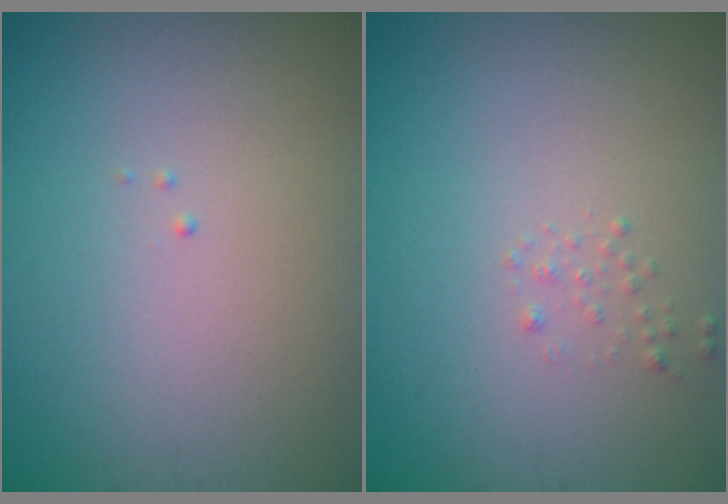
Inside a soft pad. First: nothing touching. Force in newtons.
{"total": 0.6, "press": 0.6, "slide": 0.0}